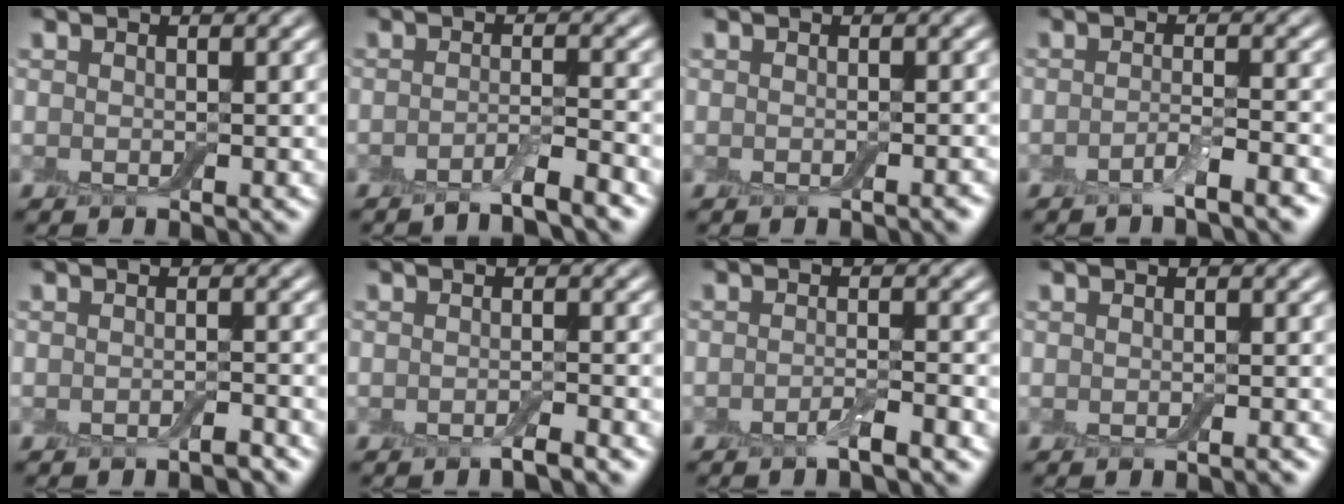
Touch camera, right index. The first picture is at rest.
{"total": 2.6, "force": [-1.9, 0.3, 1.7], "torque": [-0.021, 0.003, -0.043]}
{"total": 0.9, "force": [-0.4, 0.2, 0.8], "torque": [-0.007, 0.001, -0.006]}
{"total": 2.3, "force": [-1.4, 0.4, 1.8], "torque": [-0.029, 0.001, -0.034]}
{"total": 1.3, "force": [-1.0, 0.1, 0.8], "torque": [-0.011, 0.000, -0.019]}
{"total": 1.6, "force": [-1.1, 0.2, 1.1], "torque": [-0.012, 0.000, -0.020]}
{"total": 1.9, "force": [-1.2, 0.2, 1.4], "torque": [-0.024, 0.002, -0.025]}
{"total": 0.7, "force": [-0.4, 0.0, 0.5], "torque": [-0.006, 0.000, -0.006]}